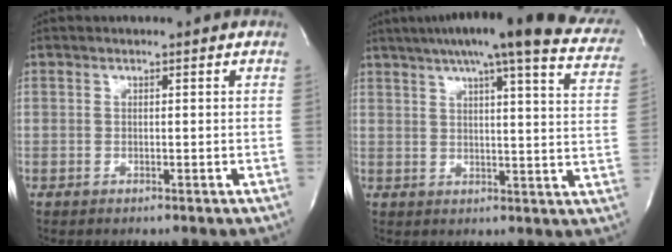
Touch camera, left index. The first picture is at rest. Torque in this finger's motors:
{"motor_torque": [0.90, -0.90, 0.60, 0.14]}